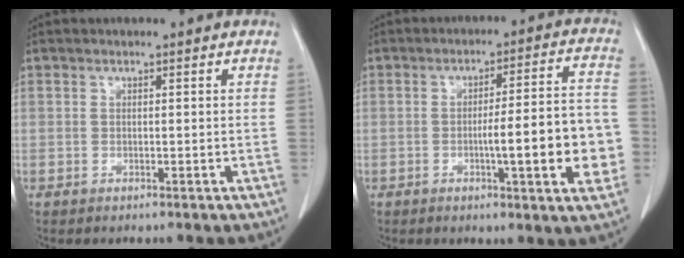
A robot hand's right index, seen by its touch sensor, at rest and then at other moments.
{"total": 12.8, "force": [-2.6, 1.4, 12.4], "torque": [-0.164, 0.014, -0.035]}